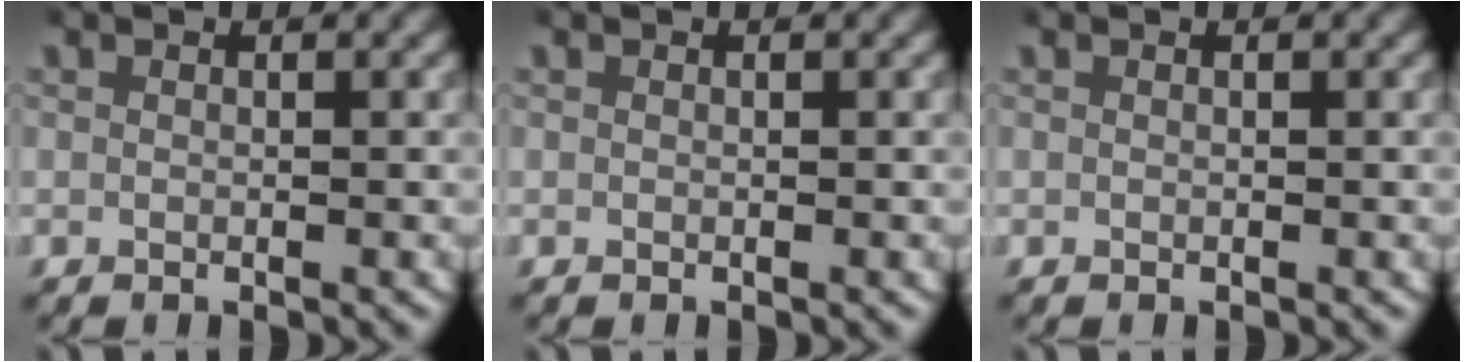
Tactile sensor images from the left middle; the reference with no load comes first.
{"total": 0.0}
{"total": 0.0}